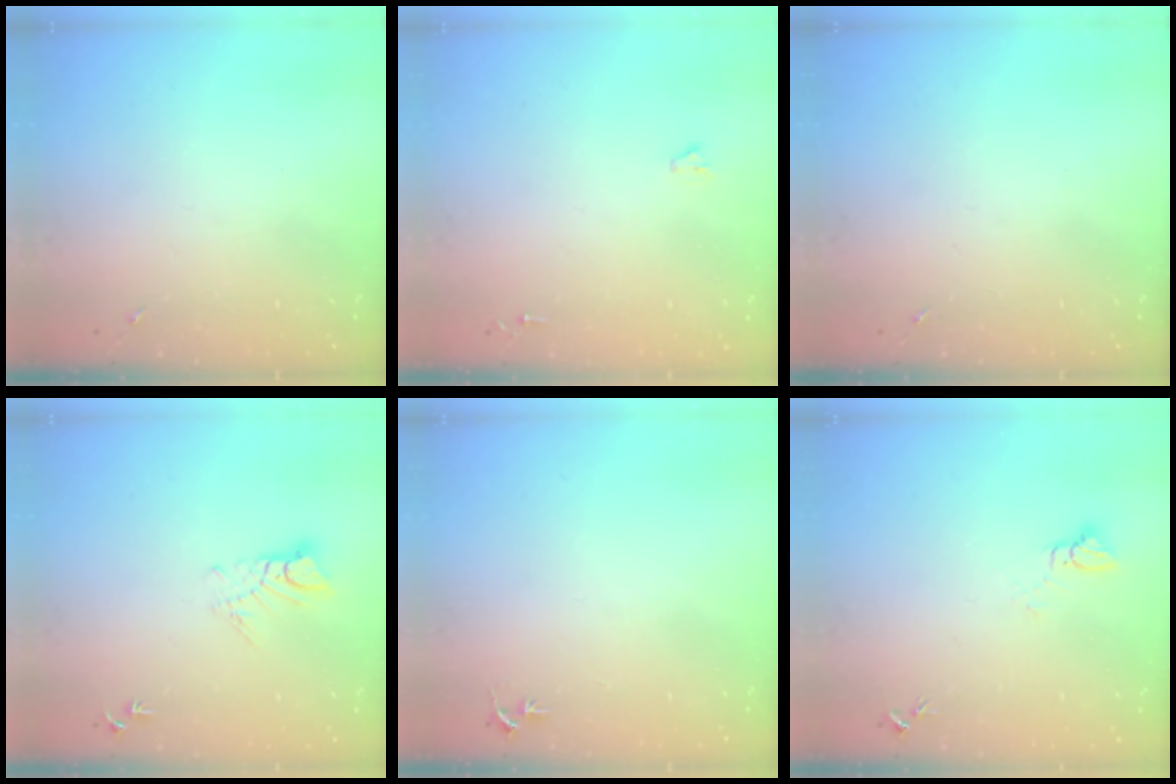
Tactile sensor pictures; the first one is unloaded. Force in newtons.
{"total": 0.9, "press": 0.9, "slide": 0.1}
{"total": 0.0}
{"total": 5.1, "press": 5.1, "slide": 0.2}
{"total": 2.9, "press": 2.9, "slide": 0.2}
{"total": 4.5, "press": 4.4, "slide": 0.2}